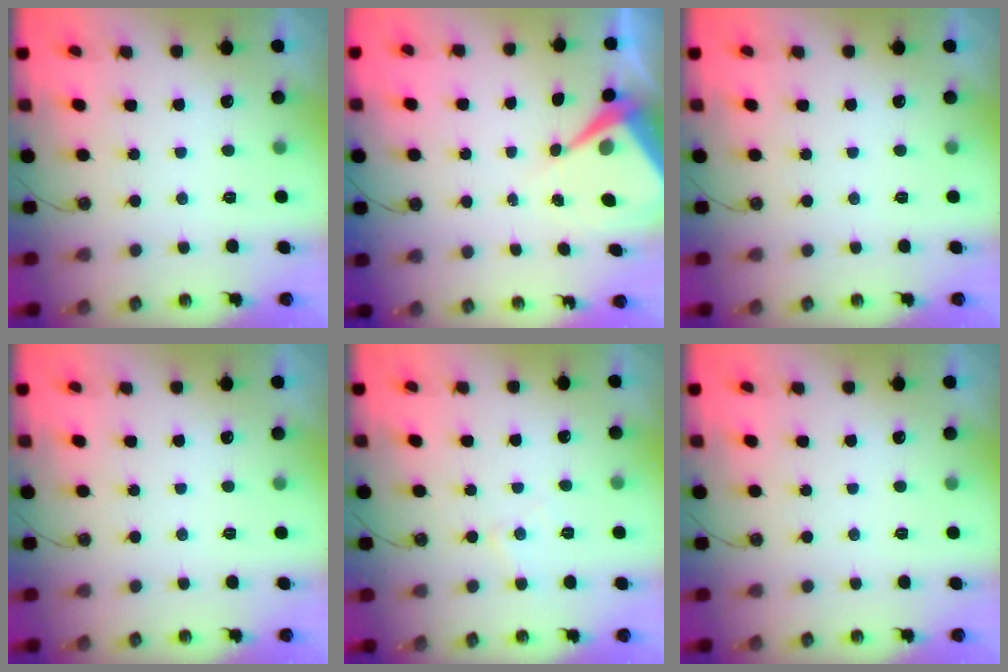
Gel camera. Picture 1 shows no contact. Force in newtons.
{"total": 7.0, "press": 7.0, "slide": 0.6}
{"total": 0.0}
{"total": 0.0}
{"total": 5.4, "press": 5.4, "slide": 0.9}
{"total": 0.0}